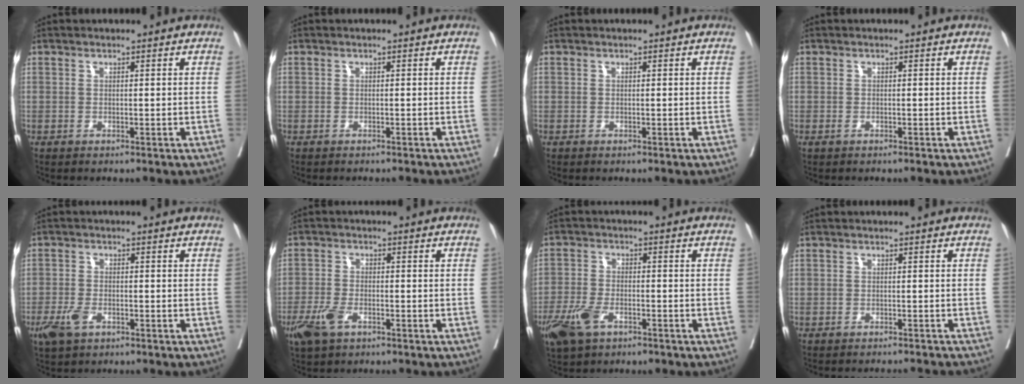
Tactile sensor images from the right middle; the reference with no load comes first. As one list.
[{"total": 1.2, "force": [-1.1, 0.1, 0.3], "torque": [-0.003, 0.000, -0.015]}, {"total": 0.0}, {"total": 0.5, "force": [-0.4, 0.1, 0.4], "torque": [-0.008, -0.001, -0.006]}, {"total": 4.3, "force": [-2.3, 2.1, 2.9], "torque": [-0.063, -0.003, -0.040]}, {"total": 5.2, "force": [-3.0, 2.3, 3.6], "torque": [-0.081, -0.006, -0.054]}, {"total": 7.2, "force": [-4.1, 3.3, 4.9], "torque": [-0.108, -0.009, -0.073]}, {"total": 5.6, "force": [-5.5, -0.5, 1.1], "torque": [-0.006, -0.007, -0.061]}]